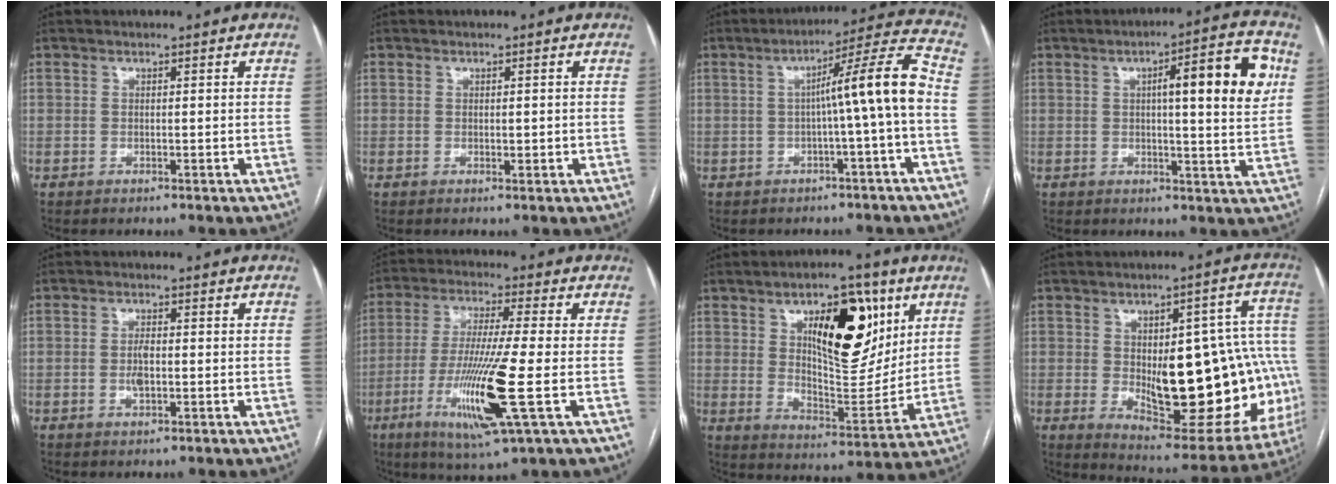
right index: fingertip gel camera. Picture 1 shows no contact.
{"total": 0.9, "force": [0.0, 0.6, 0.7], "torque": [-0.009, -0.001, 0.003]}
{"total": 9.7, "force": [-0.9, -1.1, 9.6], "torque": [-0.138, 0.027, -0.014]}
{"total": 11.9, "force": [3.2, 1.5, 11.4], "torque": [-0.156, 0.018, 0.037]}
{"total": 2.4, "force": [-0.4, 0.9, 2.2], "torque": [-0.046, 0.001, -0.005]}
{"total": 14.3, "force": [-4.1, -0.1, 13.7], "torque": [-0.276, -0.026, -0.078]}
{"total": 16.8, "force": [6.7, 6.7, 13.9], "torque": [-0.199, 0.005, 0.111]}
{"total": 25.3, "force": [-2.3, 9.3, 23.4], "torque": [-0.242, 0.020, 0.001]}